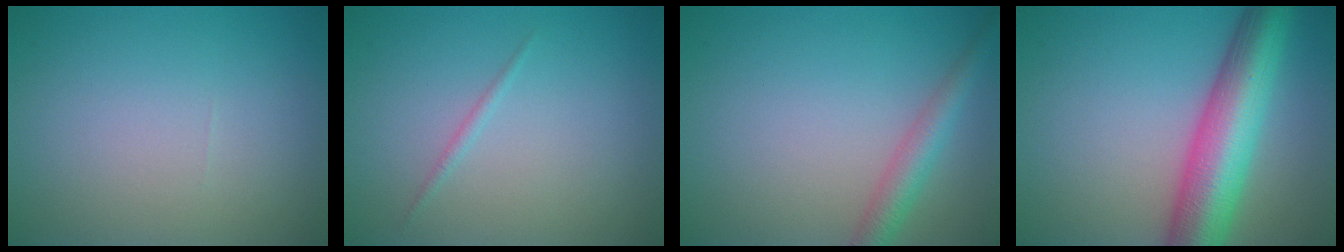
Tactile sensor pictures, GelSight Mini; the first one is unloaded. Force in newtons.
{"total": 0.6, "press": 0.6, "slide": 0.0}
{"total": 2.9, "press": 2.9, "slide": 0.0}
{"total": 9.3, "press": 9.3, "slide": 0.3}